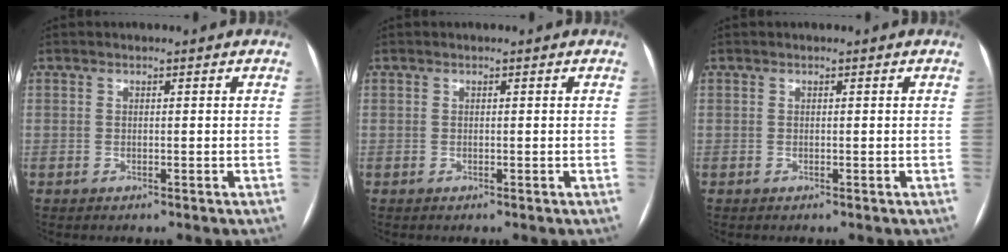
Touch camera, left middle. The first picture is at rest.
{"total": 0.0}
{"total": 0.0}